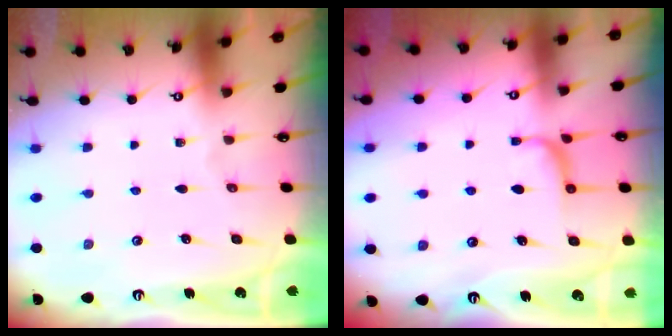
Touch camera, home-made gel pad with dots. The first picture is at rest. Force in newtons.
{"total": 1.1, "press": 0.9, "slide": 0.7}